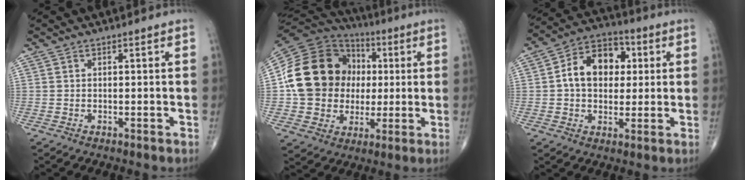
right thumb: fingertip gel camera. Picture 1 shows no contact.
{"total": 21.7, "force": [1.6, 18.2, 11.7], "torque": [-0.193, 0.033, 0.039]}
{"total": 12.5, "force": [1.9, 9.0, 8.5], "torque": [-0.105, 0.017, 0.022]}